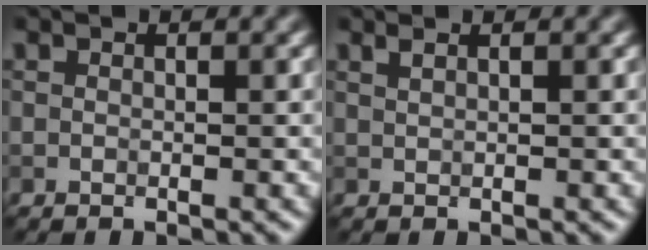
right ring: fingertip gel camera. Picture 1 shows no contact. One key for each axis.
{"total": 1.2, "fx": 0.9, "fy": 0.5, "fz": 0.7, "tx": -0.007, "ty": -0.001, "tz": 0.007}